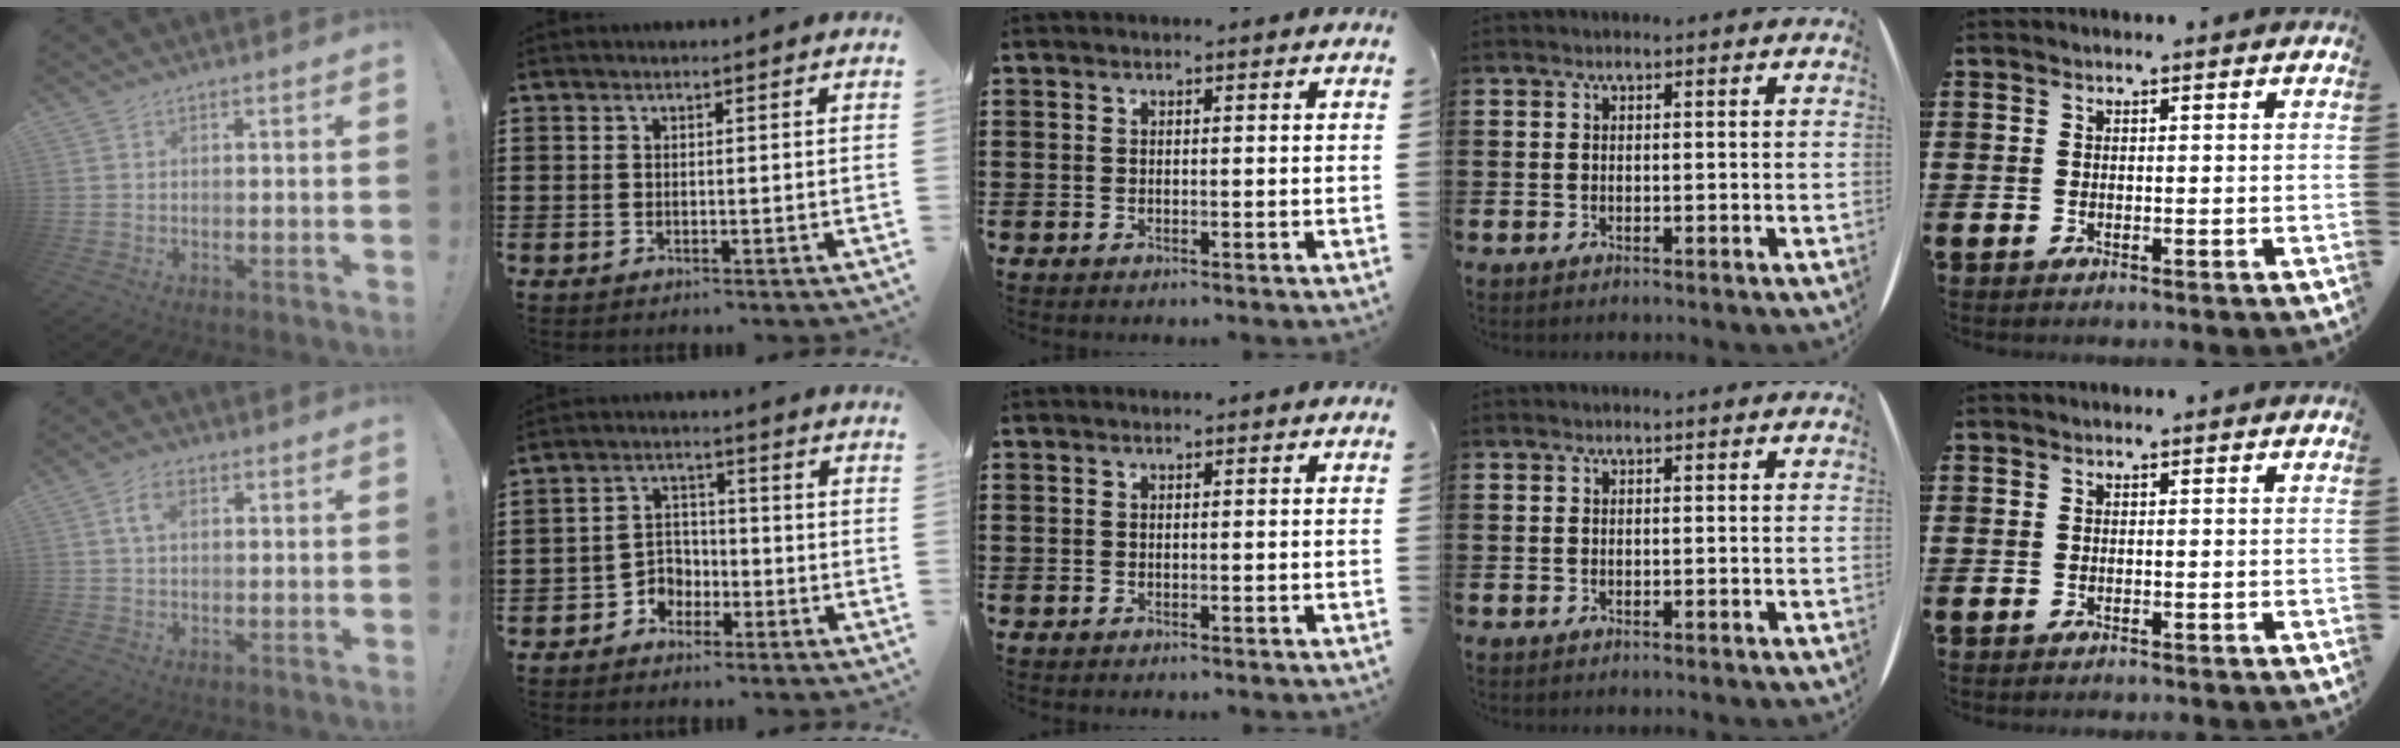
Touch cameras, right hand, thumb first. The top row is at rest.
{"thumb": {"total": 4.9, "force": [1.7, 2.9, 3.6], "torque": [-0.060, 0.002, 0.030]}, "index": {"total": 3.4, "force": [-2.3, 2.5, 0.6], "torque": [-0.022, 0.010, -0.049]}}